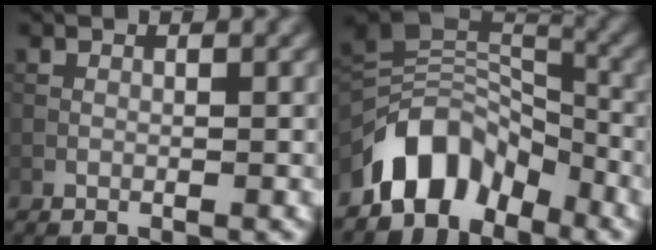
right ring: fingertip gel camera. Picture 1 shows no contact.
{"total": 7.8, "force": [-5.3, 4.5, 3.6], "torque": [-0.036, 0.007, -0.108]}